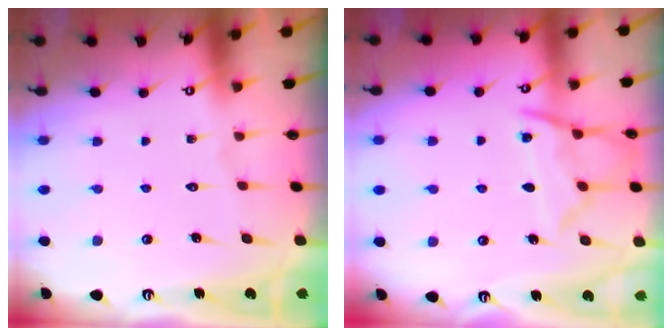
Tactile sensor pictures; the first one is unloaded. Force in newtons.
{"total": 11.0, "press": 10.9, "slide": 0.8}